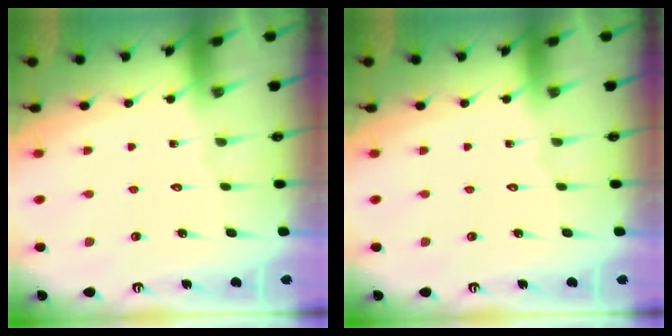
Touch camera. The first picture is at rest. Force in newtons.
{"total": 0.0}